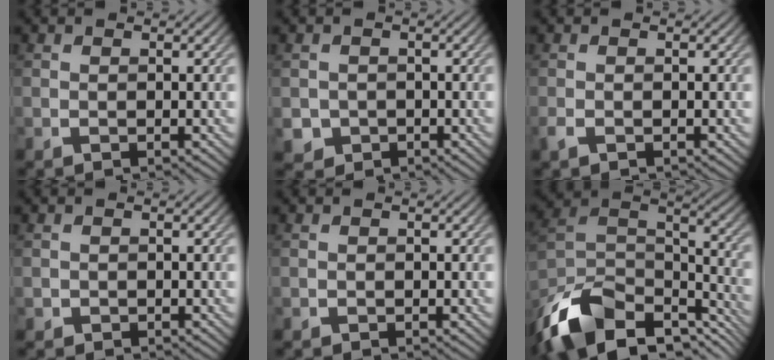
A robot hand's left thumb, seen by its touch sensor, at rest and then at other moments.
{"total": 2.3, "force": [-0.8, 2.2, 0.3], "torque": [-0.011, -0.011, -0.016]}
{"total": 1.0, "force": [-0.7, 0.4, 0.6], "torque": [-0.018, -0.005, -0.013]}
{"total": 0.7, "force": [-0.2, 0.6, 0.0], "torque": [0.000, -0.007, -0.005]}
{"total": 0.0}
{"total": 15.5, "force": [-10.4, 8.0, 8.3], "torque": [-0.213, -0.020, -0.173]}